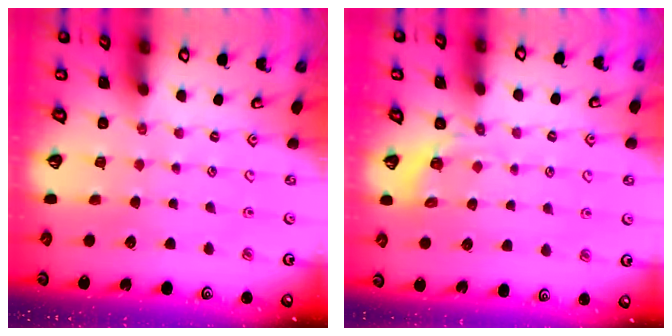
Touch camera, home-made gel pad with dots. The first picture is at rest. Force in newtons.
{"total": 3.5, "press": 2.6, "slide": 2.4}